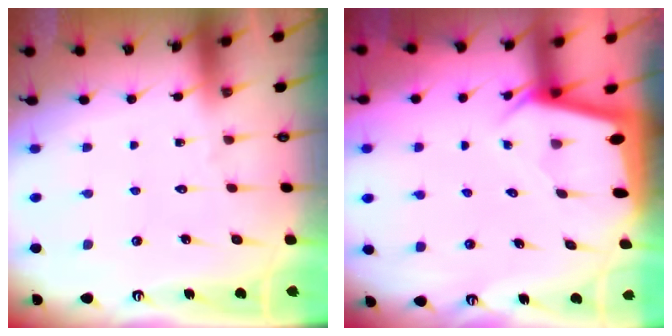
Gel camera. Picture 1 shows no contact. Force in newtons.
{"total": 2.2, "press": 2.2, "slide": 0.1}